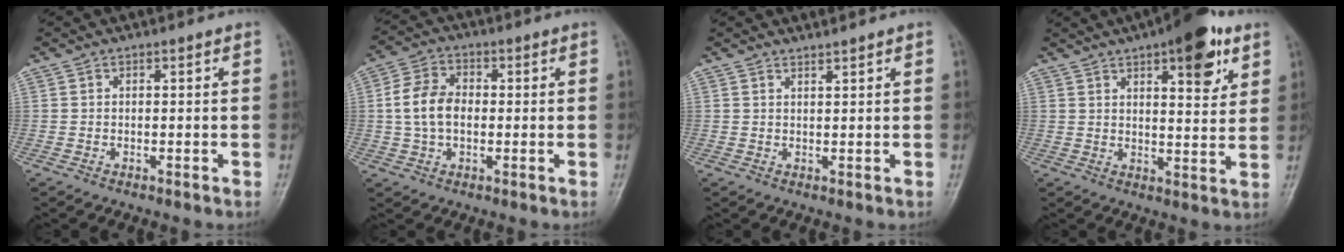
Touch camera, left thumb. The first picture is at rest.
{"total": 8.1, "force": [0.1, 5.6, 5.9], "torque": [-0.111, 0.018, -0.002]}
{"total": 1.1, "force": [1.1, -0.1, 0.3], "torque": [-0.002, -0.012, 0.020]}
{"total": 12.8, "force": [6.8, 4.6, 9.8], "torque": [-0.105, -0.026, 0.090]}